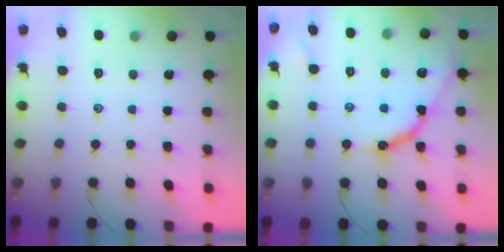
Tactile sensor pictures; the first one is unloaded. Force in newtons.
{"total": 11.7, "press": 11.6, "slide": 1.3}